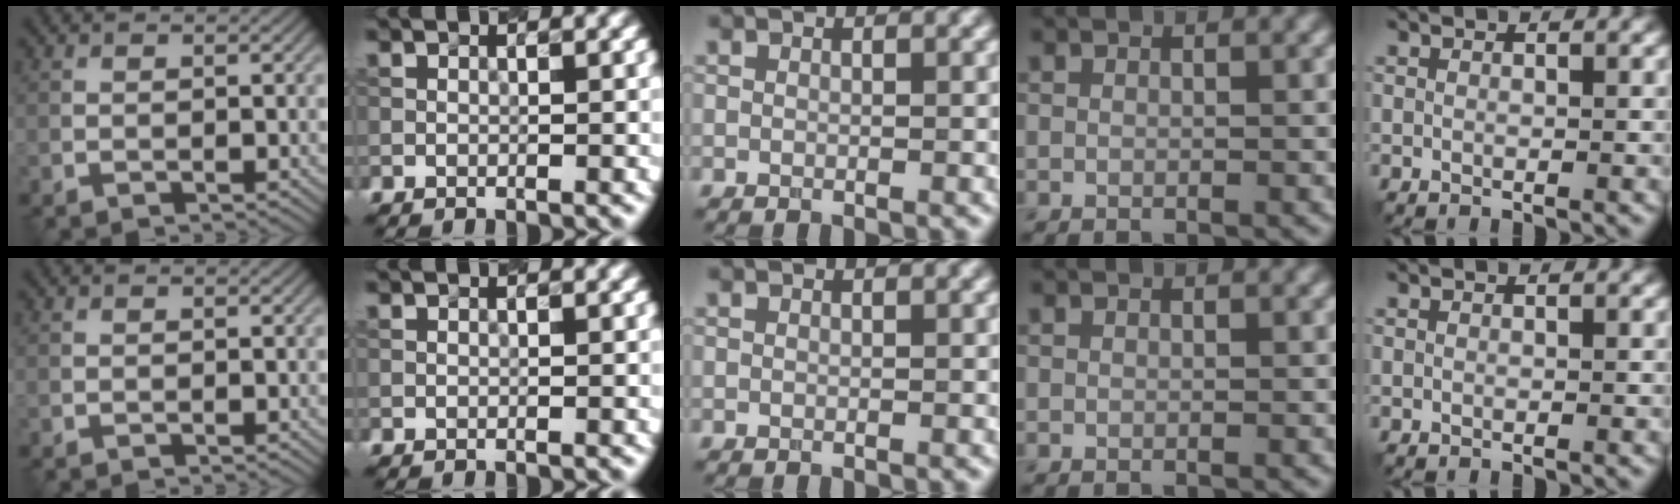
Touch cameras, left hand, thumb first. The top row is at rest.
{}